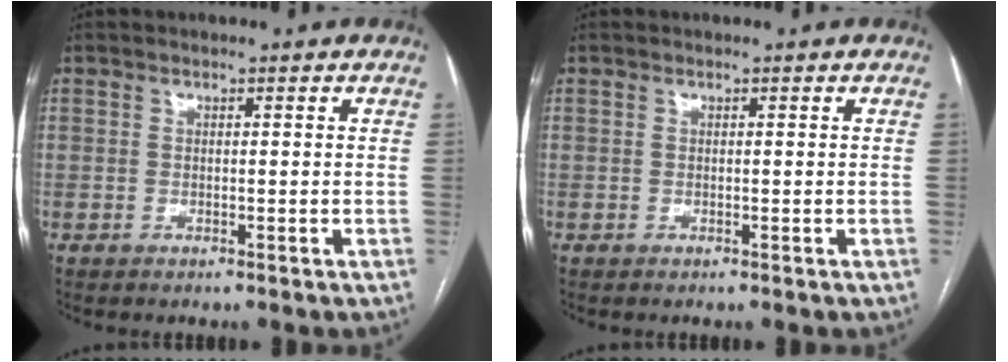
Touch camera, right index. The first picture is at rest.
{"total": 0.0}